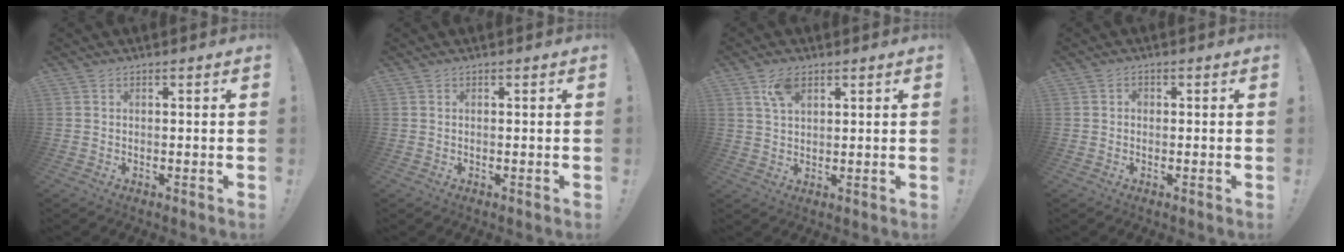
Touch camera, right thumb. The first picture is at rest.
{"total": 0.0}
{"total": 6.0, "force": [3.2, 3.2, 4.1], "torque": [-0.075, -0.004, 0.059]}
{"total": 1.0, "force": [-0.3, 0.9, 0.4], "torque": [-0.015, 0.007, -0.006]}